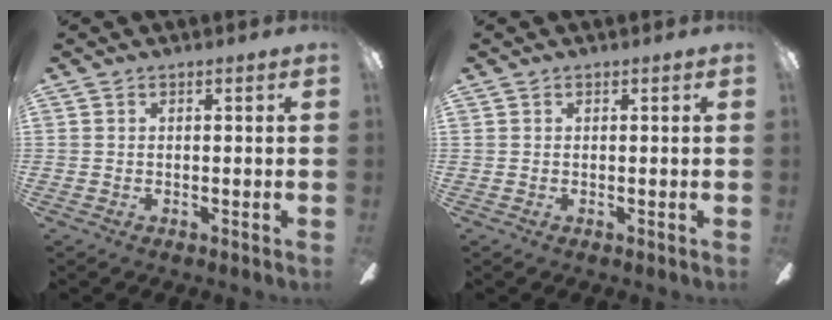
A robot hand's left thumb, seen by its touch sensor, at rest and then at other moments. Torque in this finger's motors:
{"motor_torque": [0.00, 0.00, -0.16, -0.04, 0.00]}